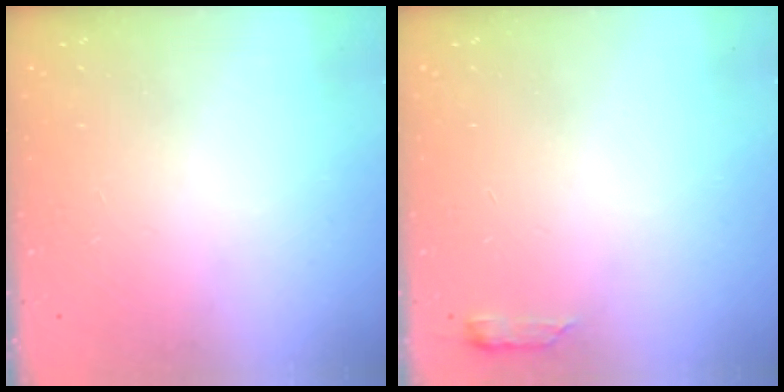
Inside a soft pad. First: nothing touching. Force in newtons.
{"total": 2.9, "press": 2.8, "slide": 0.6}